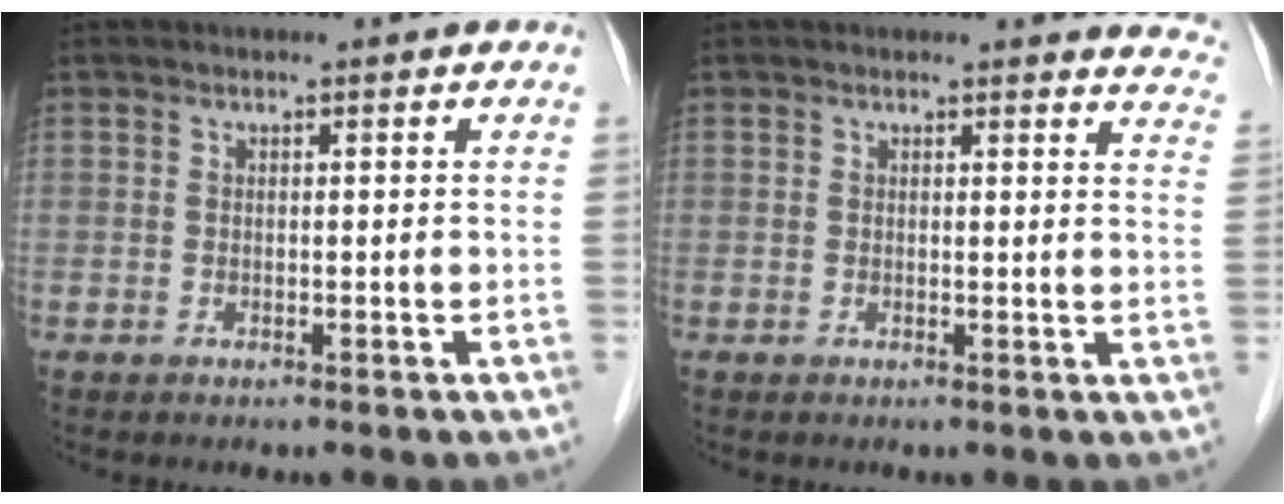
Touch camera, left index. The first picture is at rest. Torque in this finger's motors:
{"motor_torque": [0.38, -0.30, 0.03, -0.01]}